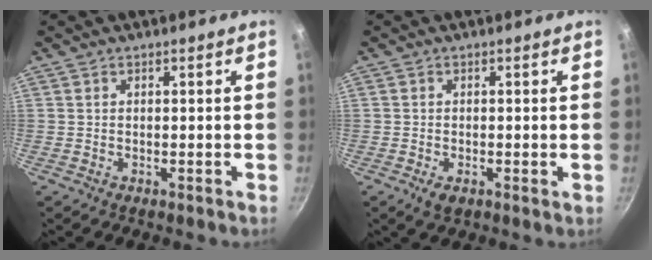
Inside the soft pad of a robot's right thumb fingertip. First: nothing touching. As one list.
[{"total": 2.2, "force": [-0.8, 1.1, 1.8], "torque": [-0.034, -0.006, -0.016]}]